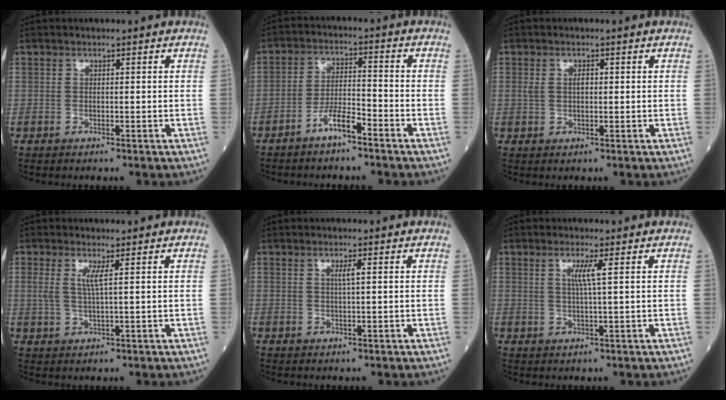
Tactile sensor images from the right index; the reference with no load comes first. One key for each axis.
{"total": 4.9, "fx": -3.6, "fy": 0.7, "fz": 3.3, "tx": -0.066, "ty": 0.006, "tz": -0.070}
{"total": 1.9, "fx": 0.3, "fy": 1.0, "fz": 1.6, "tx": -0.034, "ty": 0.013, "tz": 0.009}
{"total": 2.6, "fx": 0.8, "fy": -0.2, "fz": 2.5, "tx": -0.057, "ty": 0.001, "tz": 0.018}
{"total": 1.3, "fx": 0.3, "fy": -0.3, "fz": 1.2, "tx": -0.024, "ty": -0.001, "tz": 0.005}
{"total": 2.7, "fx": 0.8, "fy": -0.7, "fz": 2.5, "tx": -0.050, "ty": -0.002, "tz": 0.016}